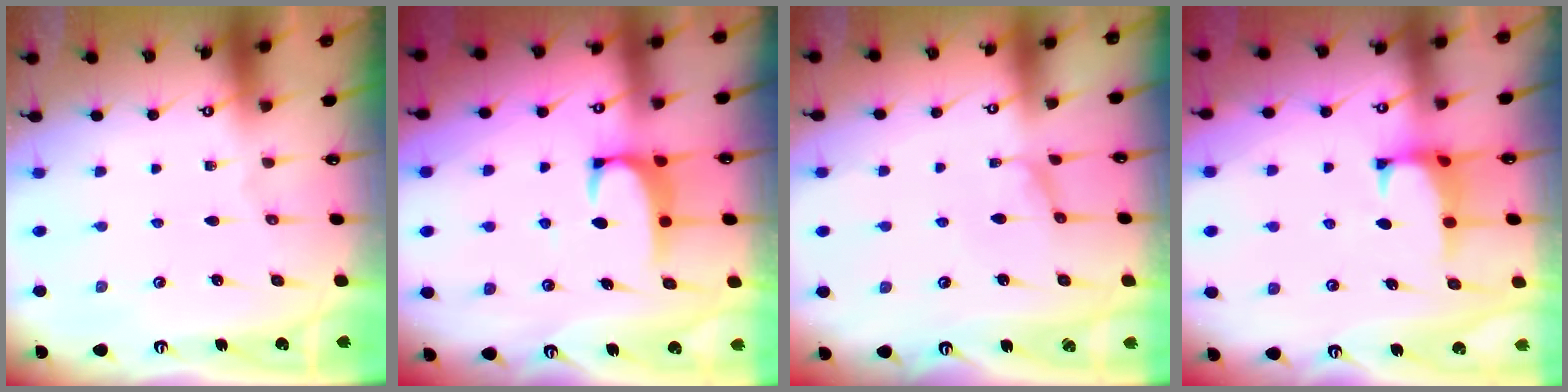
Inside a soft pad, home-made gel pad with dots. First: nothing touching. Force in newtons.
{"total": 1.9, "press": 1.9, "slide": 0.3}
{"total": 0.9, "press": 0.8, "slide": 0.4}
{"total": 1.3, "press": 1.1, "slide": 0.6}